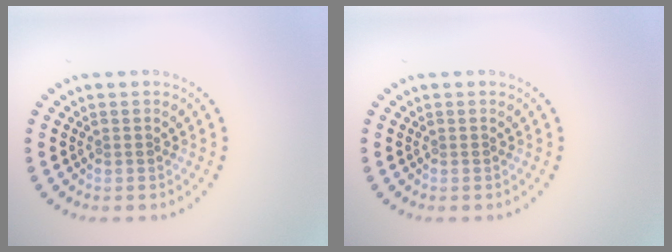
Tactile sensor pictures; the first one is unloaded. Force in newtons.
{"total": 0.0}